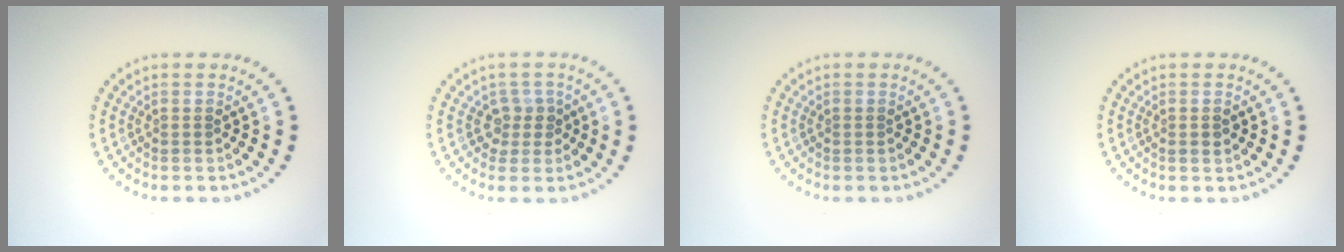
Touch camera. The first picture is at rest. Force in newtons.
{"total": 1.9, "press": 1.4, "slide": 1.3}
{"total": 0.0}
{"total": 1.0, "press": 1.0, "slide": 0.3}